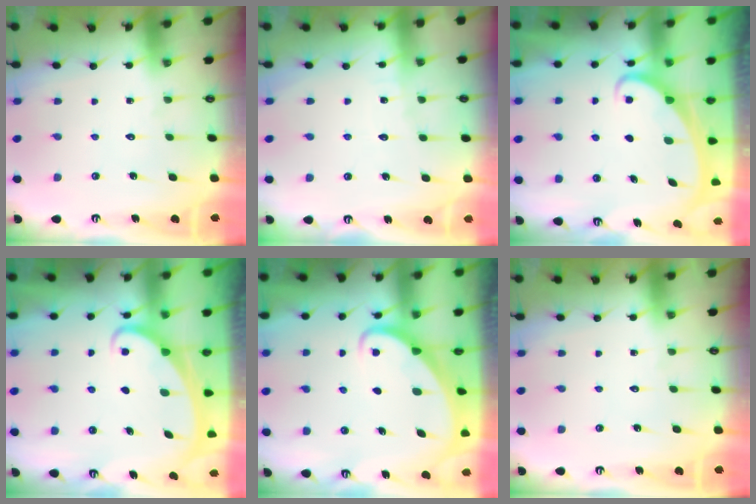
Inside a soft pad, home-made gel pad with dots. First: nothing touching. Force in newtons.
{"total": 2.7, "press": 2.7, "slide": 0.3}
{"total": 2.3, "press": 2.3, "slide": 0.3}
{"total": 2.3, "press": 2.3, "slide": 0.3}
{"total": 2.5, "press": 2.5, "slide": 0.2}
{"total": 0.0}